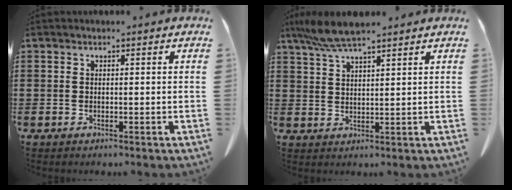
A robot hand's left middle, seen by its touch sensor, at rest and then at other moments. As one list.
[{"total": 6.0, "force": [4.9, 0.6, 3.4], "torque": [-0.079, -0.007, 0.090]}]